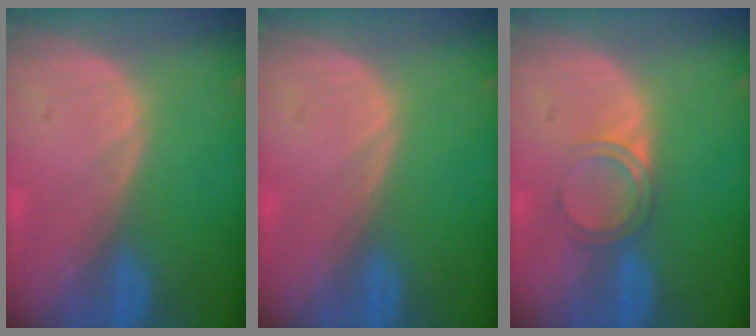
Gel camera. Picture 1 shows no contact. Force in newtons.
{"total": 0.0}
{"total": 3.0, "press": 3.0, "slide": 0.3}